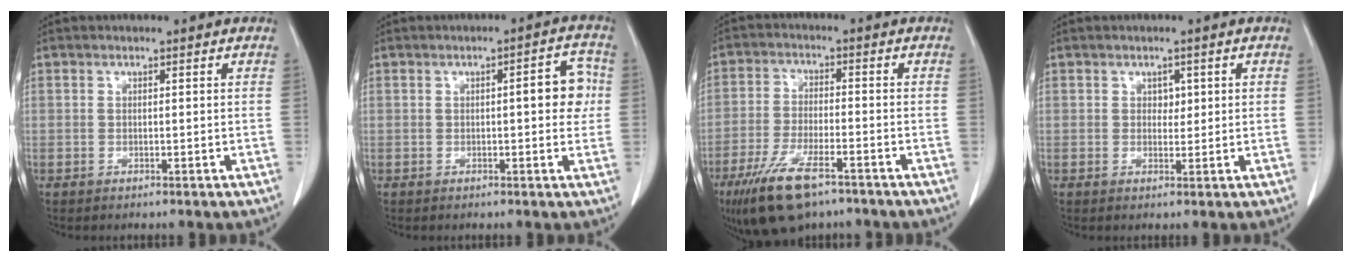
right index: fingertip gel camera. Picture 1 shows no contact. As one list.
[{"total": 5.2, "force": [0.4, 1.5, 5.0], "torque": [-0.059, 0.014, 0.000]}, {"total": 11.4, "force": [-7.6, 3.3, 7.8], "torque": [-0.153, -0.019, -0.132]}, {"total": 1.7, "force": [0.5, 1.2, 1.1], "torque": [-0.009, -0.001, 0.007]}]